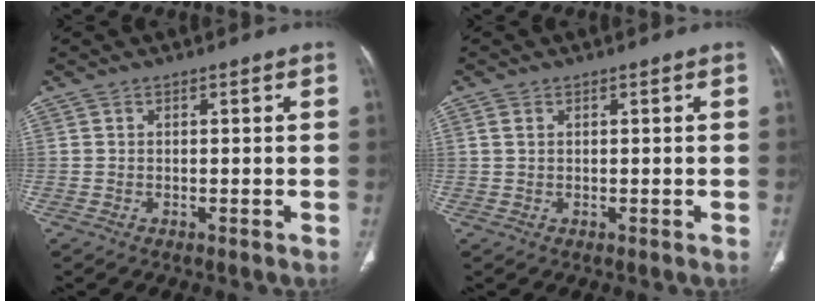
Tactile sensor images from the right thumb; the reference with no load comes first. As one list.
[{"total": 1.5, "force": [0.6, 0.9, 0.9], "torque": [-0.026, 0.004, 0.018]}]